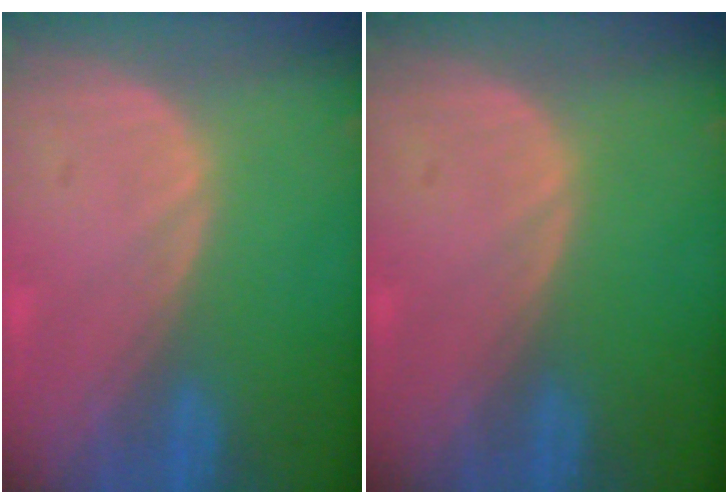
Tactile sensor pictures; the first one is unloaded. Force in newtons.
{"total": 0.0}